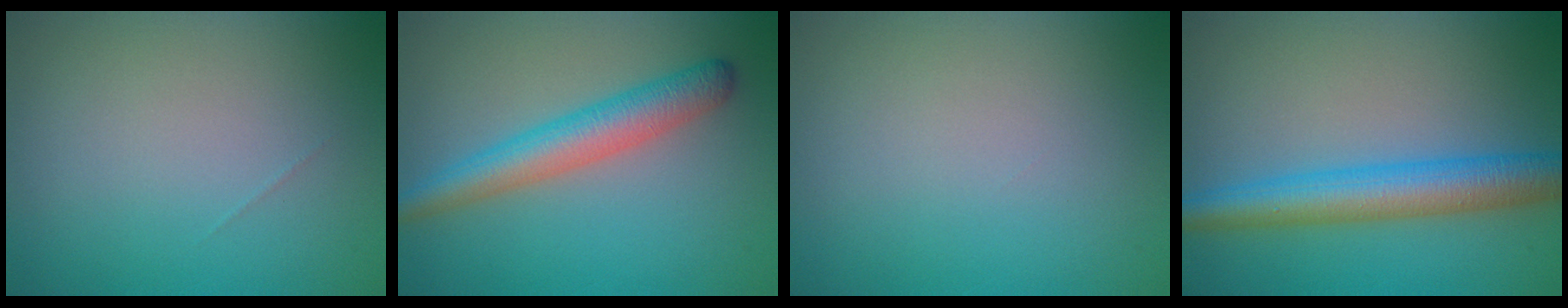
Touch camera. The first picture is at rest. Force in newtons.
{"total": 4.6, "press": 4.6, "slide": 0.1}
{"total": 0.0}
{"total": 5.8, "press": 5.8, "slide": 0.2}